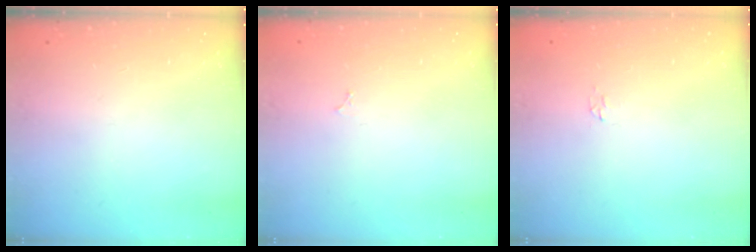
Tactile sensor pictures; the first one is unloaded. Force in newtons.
{"total": 2.9, "press": 2.9, "slide": 0.4}
{"total": 1.9, "press": 1.9, "slide": 0.3}